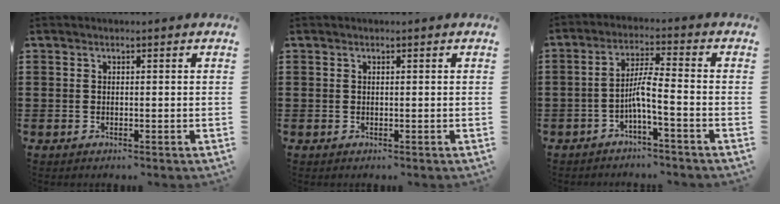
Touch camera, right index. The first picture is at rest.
{"total": 0.0}
{"total": 4.6, "force": [-2.3, 0.0, 4.0], "torque": [-0.081, -0.001, -0.049]}